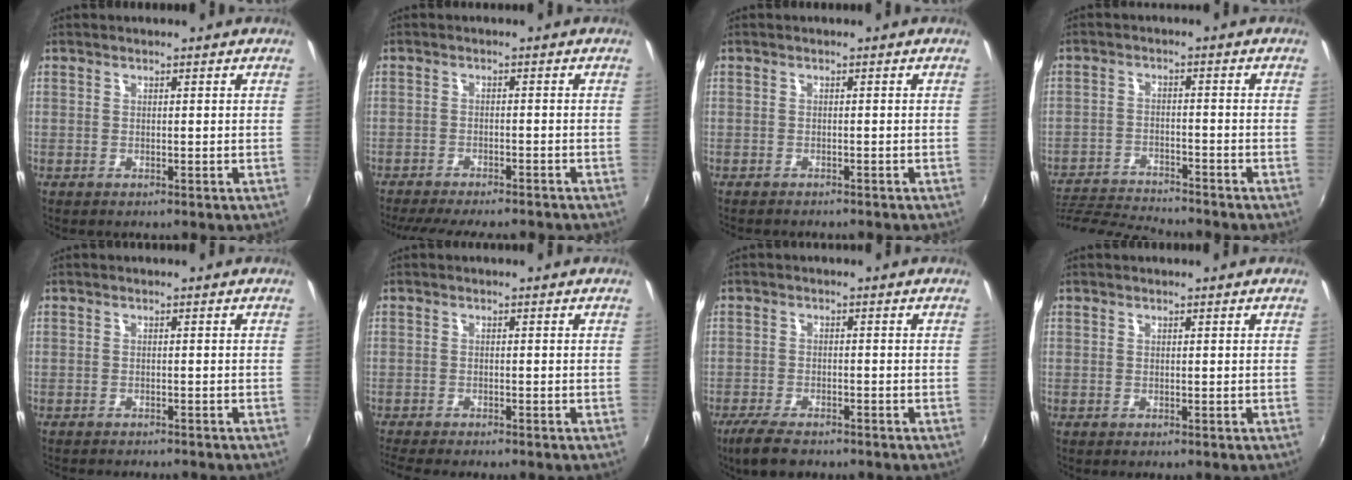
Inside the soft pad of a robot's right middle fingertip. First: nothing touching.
{"total": 12.9, "force": [-11.3, 2.5, 5.7], "torque": [-0.123, -0.020, -0.166]}
{"total": 2.3, "force": [-2.2, 0.4, 0.7], "torque": [-0.021, -0.012, -0.034]}
{"total": 12.4, "force": [-11.8, 0.9, 3.7], "torque": [-0.096, -0.010, -0.206]}
{"total": 3.9, "force": [-3.6, 0.7, 1.3], "torque": [-0.033, -0.013, -0.055]}
{"total": 4.9, "force": [-4.4, 0.3, 2.2], "torque": [-0.054, -0.020, -0.073]}
{"total": 6.3, "force": [-4.9, 1.8, 3.5], "torque": [-0.090, -0.017, -0.090]}
{"total": 0.0}